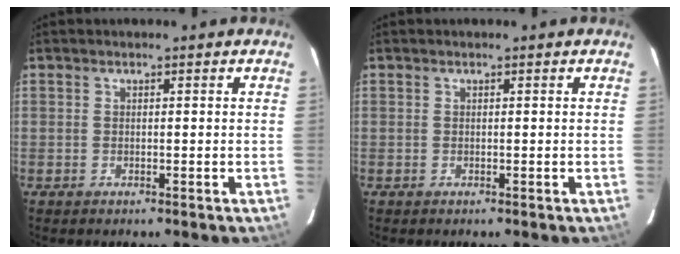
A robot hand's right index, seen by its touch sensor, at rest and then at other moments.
{"total": 0.0}